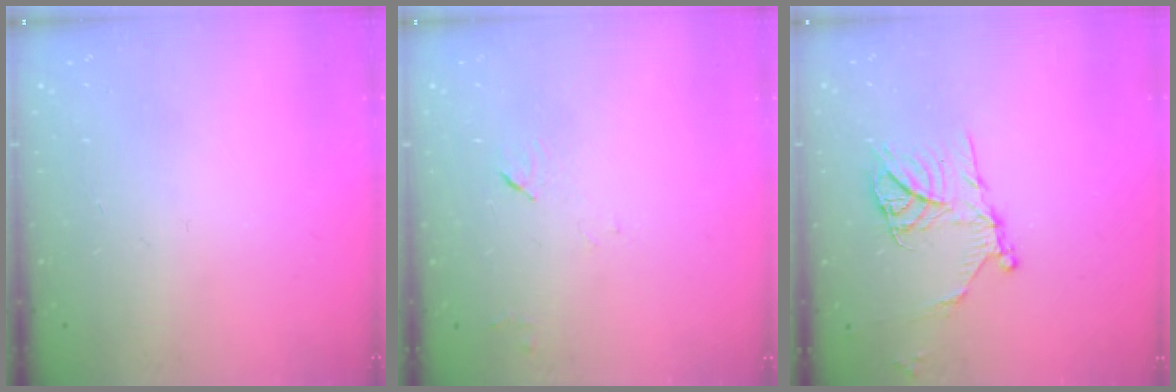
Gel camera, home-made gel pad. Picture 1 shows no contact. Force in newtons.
{"total": 3.7, "press": 3.6, "slide": 0.5}
{"total": 13.6, "press": 13.5, "slide": 1.3}